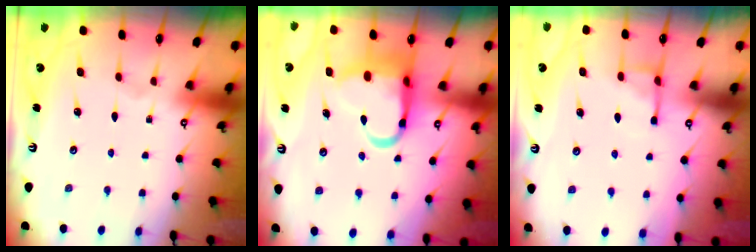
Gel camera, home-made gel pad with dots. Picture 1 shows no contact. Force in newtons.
{"total": 12.7, "press": 12.5, "slide": 2.3}
{"total": 6.4, "press": 6.4, "slide": 0.6}